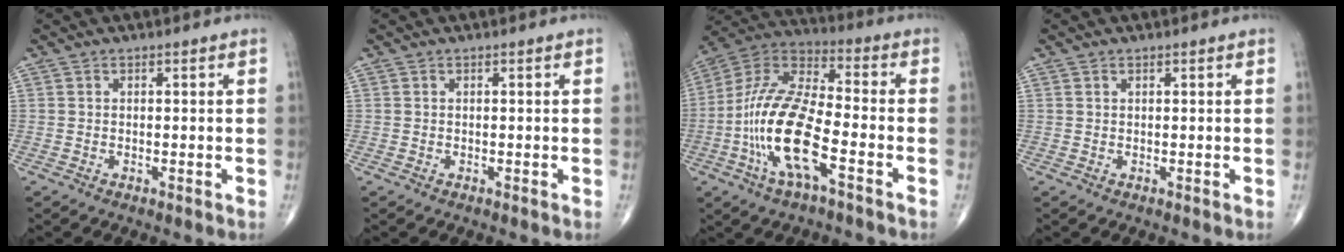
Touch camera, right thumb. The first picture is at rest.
{"total": 0.0}
{"total": 17.8, "force": [-5.6, 6.0, 15.8], "torque": [-0.328, 0.033, -0.111]}
{"total": 0.0}